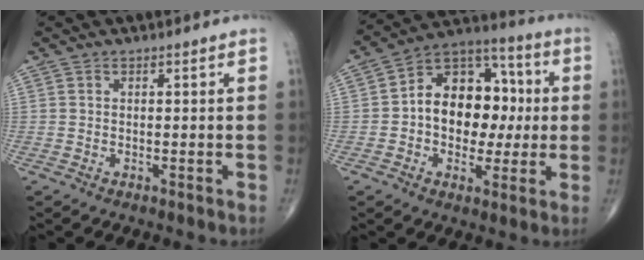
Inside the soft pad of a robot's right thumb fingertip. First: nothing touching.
{"total": 16.6, "force": [0.4, 11.7, 11.7], "torque": [-0.128, 0.035, -0.002]}